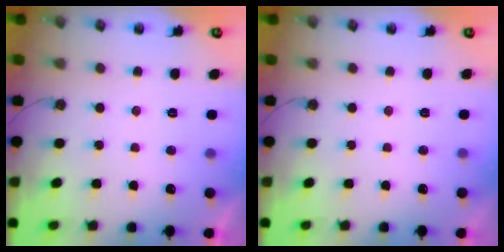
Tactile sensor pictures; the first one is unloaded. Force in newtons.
{"total": 0.0}